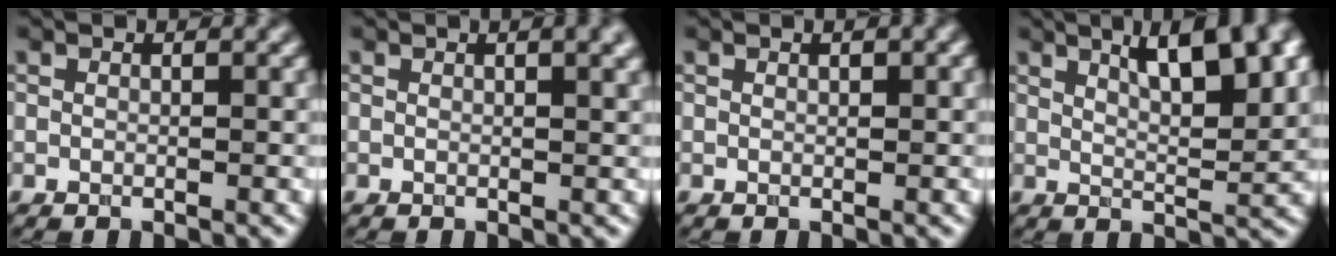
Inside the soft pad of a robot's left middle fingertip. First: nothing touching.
{"total": 2.9, "force": [1.4, 1.0, 2.4], "torque": [-0.017, 0.003, 0.013]}
{"total": 0.8, "force": [0.4, 0.2, 0.7], "torque": [-0.009, 0.004, 0.007]}
{"total": 8.2, "force": [4.1, 2.6, 6.7], "torque": [-0.082, 0.016, 0.057]}